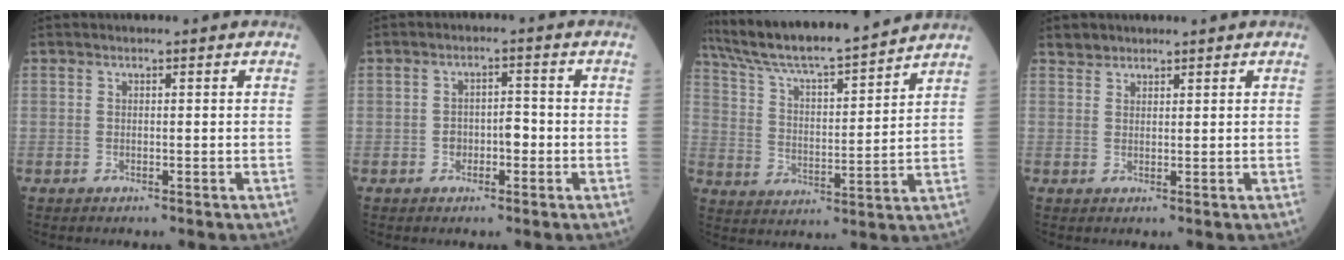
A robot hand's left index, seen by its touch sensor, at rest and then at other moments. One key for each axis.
{"total": 3.1, "fx": -0.9, "fy": 1.7, "fz": 2.4, "tx": -0.038, "ty": 0.015, "tz": -0.015}
{"total": 17.3, "fx": 15.7, "fy": 0.5, "fz": 7.2, "tx": -0.135, "ty": 0.012, "tz": 0.260}
{"total": 1.7, "fx": 1.5, "fy": 0.8, "fz": -0.1, "tx": 0.001, "ty": 0.008, "tz": 0.027}